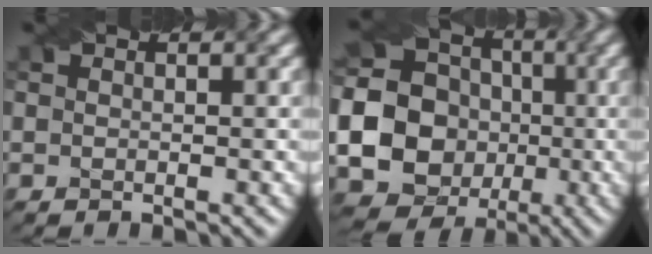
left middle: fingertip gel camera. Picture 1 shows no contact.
{"total": 25.4, "force": [-4.3, 24.1, 6.7], "torque": [-0.143, -0.013, -0.111]}